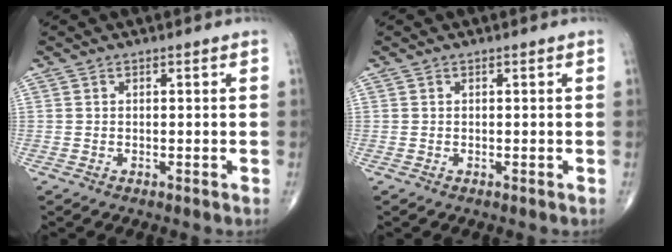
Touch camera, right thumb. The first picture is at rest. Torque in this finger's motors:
{"motor_torque": [0.05, 0.05, -0.08, -0.06, 0.00]}